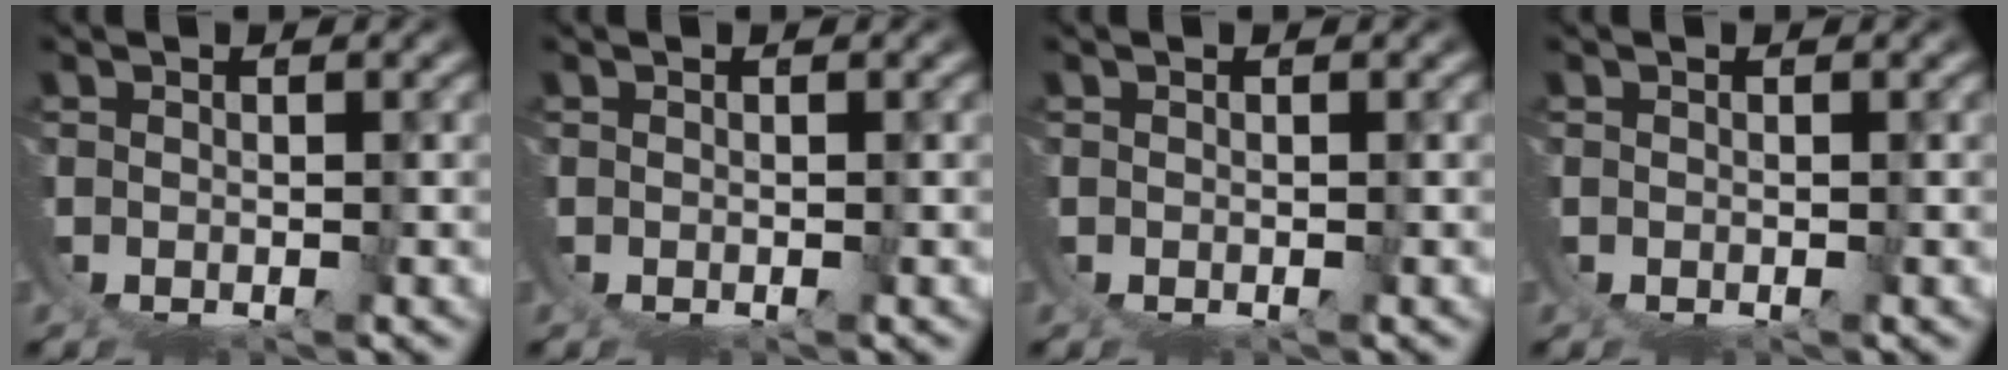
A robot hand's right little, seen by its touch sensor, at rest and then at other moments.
{"total": 0.0}
{"total": 0.0}
{"total": 0.0}